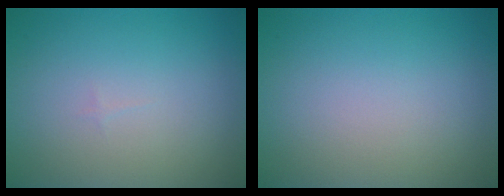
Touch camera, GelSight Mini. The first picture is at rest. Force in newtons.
{"total": 0.0}